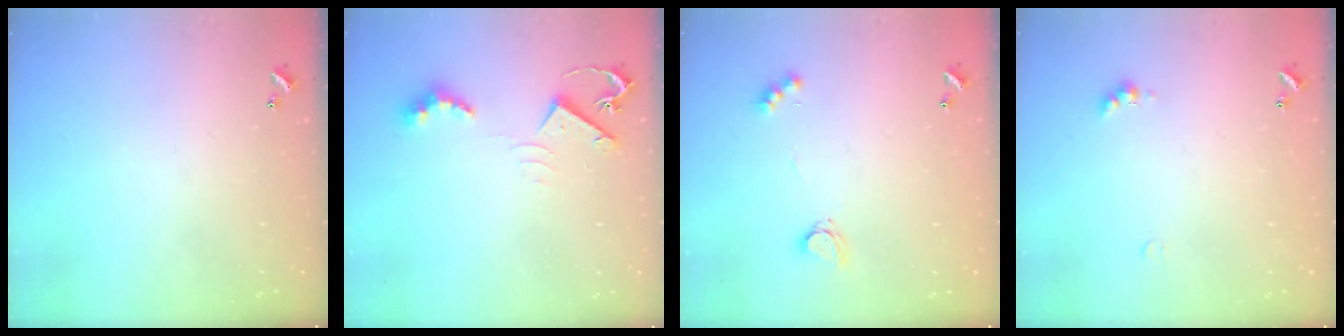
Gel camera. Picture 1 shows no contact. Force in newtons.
{"total": 6.6, "press": 6.5, "slide": 1.0}
{"total": 2.6, "press": 2.5, "slide": 0.5}
{"total": 2.0, "press": 2.0, "slide": 0.5}